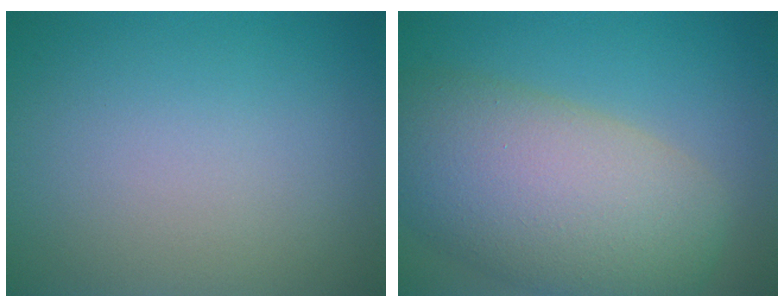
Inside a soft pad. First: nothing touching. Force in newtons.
{"total": 11.1, "press": 11.0, "slide": 0.4}